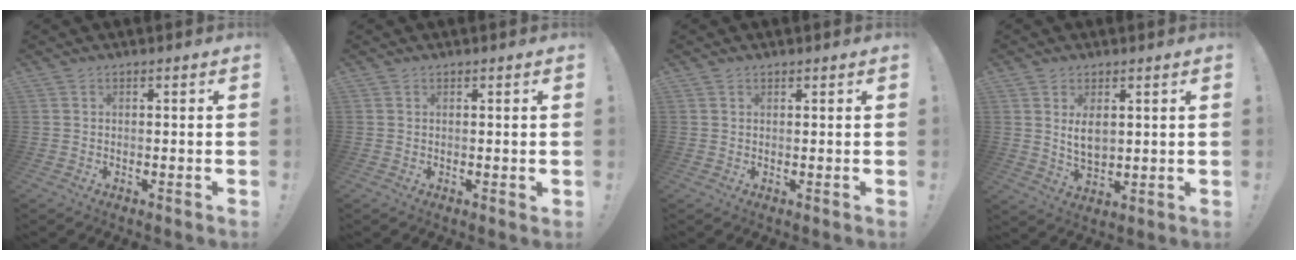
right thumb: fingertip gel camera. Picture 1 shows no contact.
{"total": 0.7, "force": [0.5, 0.3, 0.4], "torque": [-0.007, 0.001, 0.009]}
{"total": 0.6, "force": [0.5, 0.3, 0.1], "torque": [0.003, -0.002, 0.008]}
{"total": 6.2, "force": [2.0, 3.7, 4.6], "torque": [-0.076, -0.010, 0.034]}